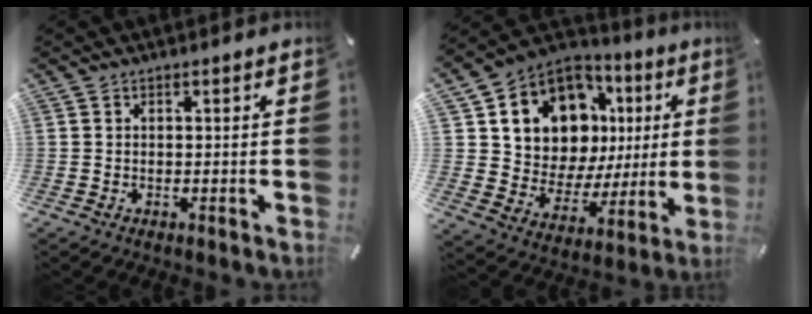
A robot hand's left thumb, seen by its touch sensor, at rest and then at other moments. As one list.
[{"total": 12.5, "force": [5.3, 10.2, 4.7], "torque": [-0.083, -0.057, 0.104]}]